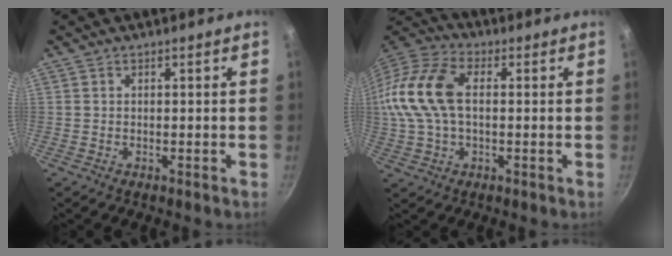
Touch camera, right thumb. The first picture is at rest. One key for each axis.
{"total": 17.2, "fx": 1.3, "fy": 10.5, "fz": 13.5, "tx": -0.281, "ty": 0.033, "tz": 0.011}